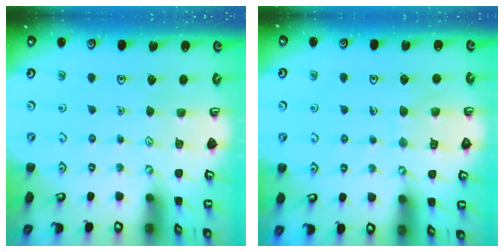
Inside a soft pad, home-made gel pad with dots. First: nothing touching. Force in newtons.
{"total": 5.1, "press": 5.0, "slide": 0.4}